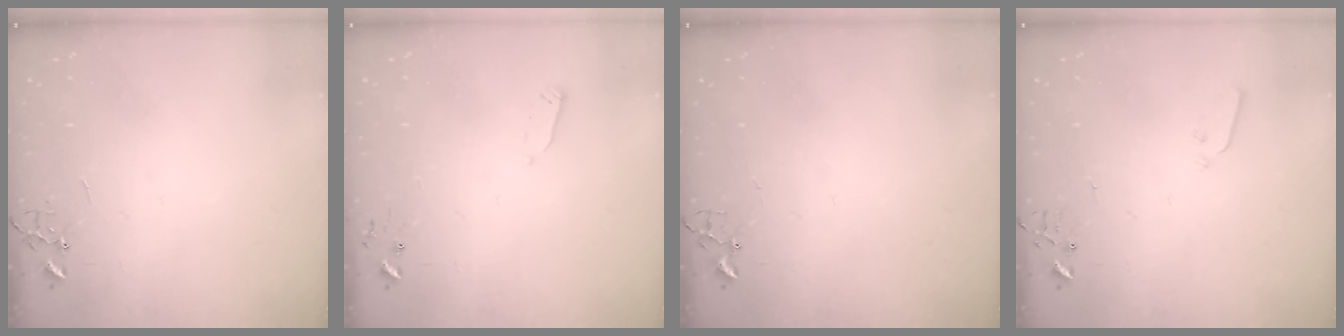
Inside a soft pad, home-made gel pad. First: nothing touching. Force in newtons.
{"total": 2.4, "press": 2.4, "slide": 0.4}
{"total": 1.7, "press": 1.6, "slide": 0.2}
{"total": 3.0, "press": 2.9, "slide": 0.3}